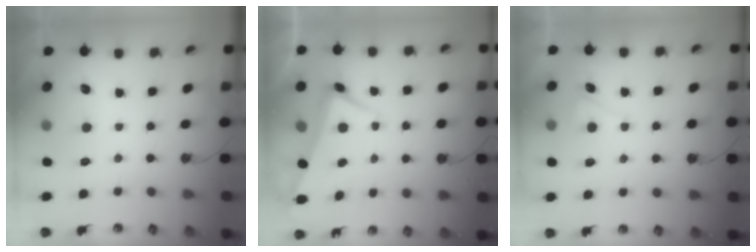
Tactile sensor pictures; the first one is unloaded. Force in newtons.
{"total": 2.5, "press": 2.4, "slide": 0.6}
{"total": 4.0, "press": 4.0, "slide": 0.4}